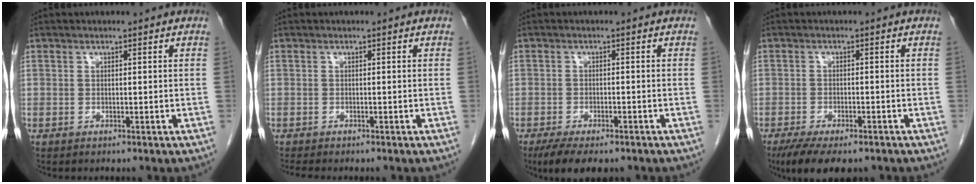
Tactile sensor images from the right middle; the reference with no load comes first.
{"total": 2.6, "force": [-2.3, 0.5, 1.2], "torque": [-0.019, -0.006, -0.032]}
{"total": 7.1, "force": [-5.2, 2.6, 4.1], "torque": [-0.059, -0.009, -0.080]}
{"total": 8.8, "force": [-6.5, 3.1, 5.0], "torque": [-0.074, -0.010, -0.100]}